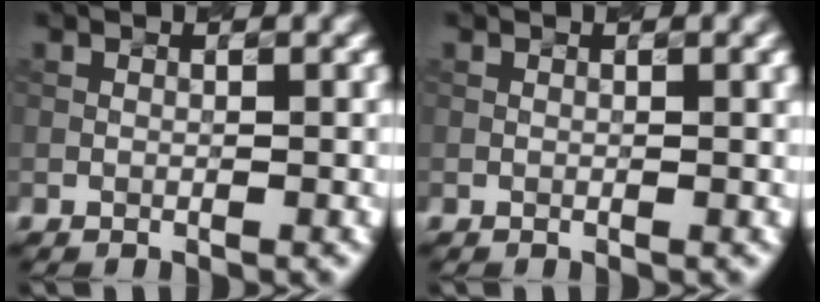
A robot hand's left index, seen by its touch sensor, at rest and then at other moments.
{"total": 1.4, "force": [0.4, 0.5, 1.3], "torque": [-0.013, 0.004, 0.003]}